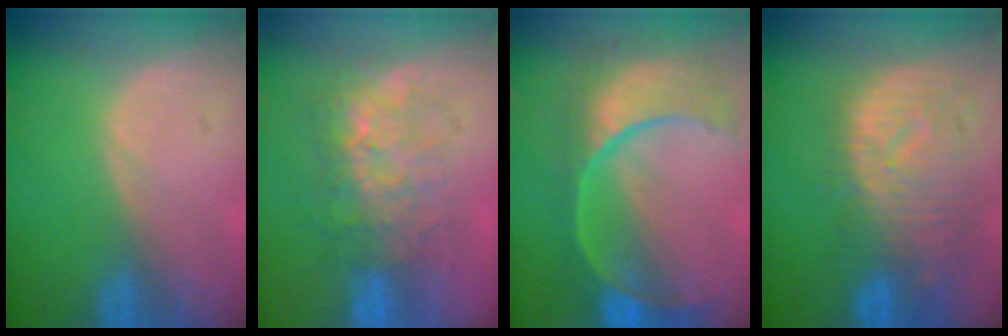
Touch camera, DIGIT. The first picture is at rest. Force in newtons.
{"total": 7.7, "press": 7.5, "slide": 1.6}
{"total": 11.7, "press": 9.5, "slide": 6.8}
{"total": 11.0, "press": 9.6, "slide": 5.4}